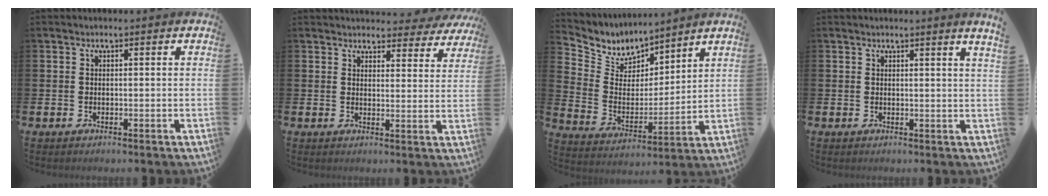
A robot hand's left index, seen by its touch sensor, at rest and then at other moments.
{"total": 3.5, "force": [3.3, 1.1, 0.2], "torque": [-0.002, -0.022, 0.056]}
{"total": 6.7, "force": [6.2, 2.6, 0.2], "torque": [-0.049, -0.051, 0.112]}
{"total": 1.3, "force": [1.1, -0.6, 0.3], "torque": [0.001, -0.010, 0.019]}